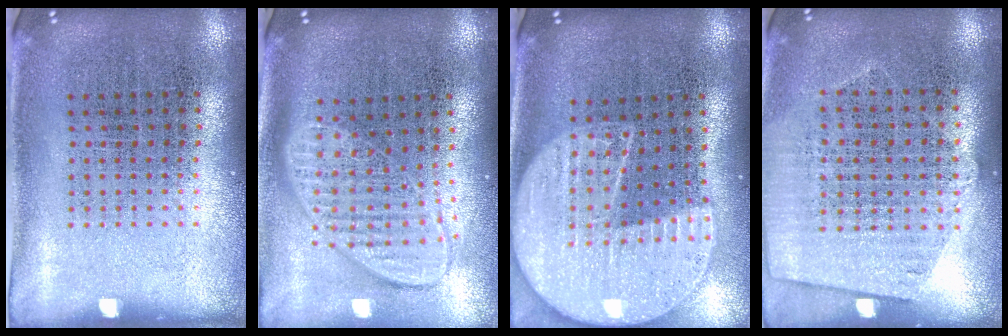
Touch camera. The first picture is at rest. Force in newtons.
{"total": 2.0, "press": 1.5, "slide": 1.2}
{"total": 2.3, "press": 2.0, "slide": 1.2}
{"total": 1.2, "press": 1.1, "slide": 0.6}